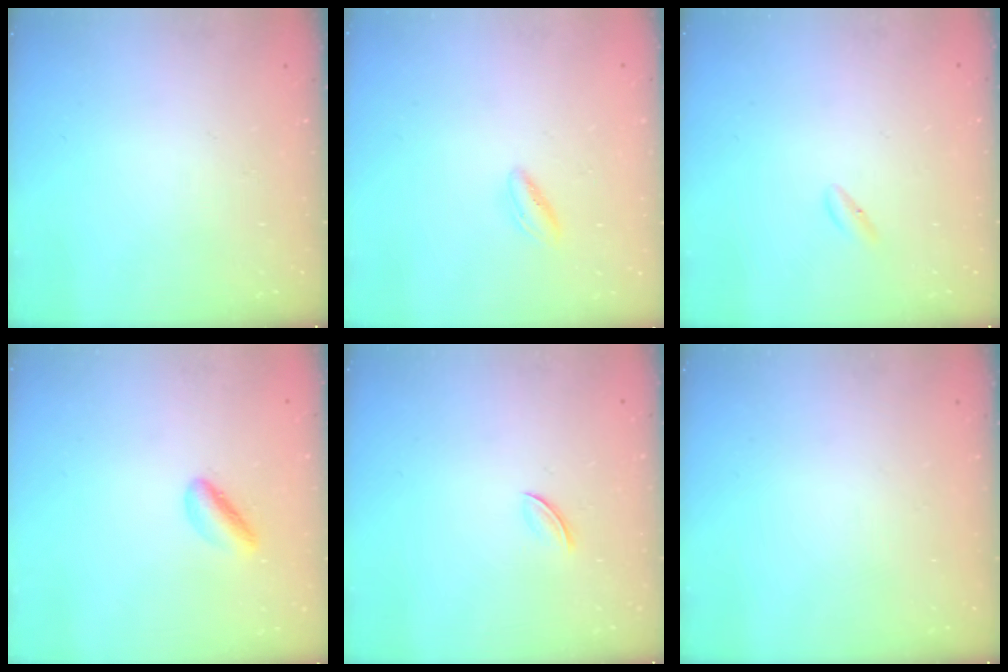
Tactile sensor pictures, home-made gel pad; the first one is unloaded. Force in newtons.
{"total": 3.5, "press": 3.3, "slide": 1.1}
{"total": 2.0, "press": 1.8, "slide": 0.7}
{"total": 4.8, "press": 4.7, "slide": 0.9}
{"total": 2.8, "press": 2.7, "slide": 0.9}
{"total": 0.0}